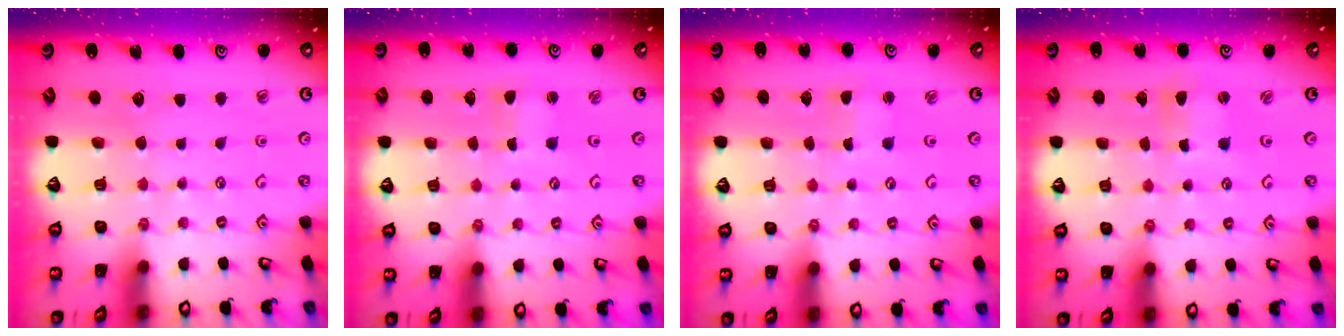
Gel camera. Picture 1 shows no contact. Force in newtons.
{"total": 1.3, "press": 1.3, "slide": 0.1}
{"total": 2.2, "press": 2.2, "slide": 0.1}
{"total": 2.3, "press": 2.3, "slide": 0.3}